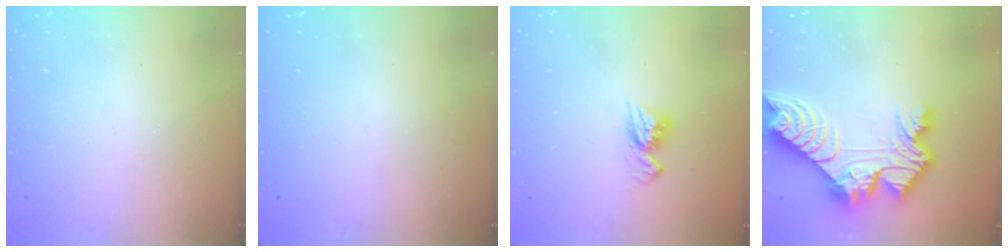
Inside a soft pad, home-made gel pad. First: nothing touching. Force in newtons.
{"total": 0.0}
{"total": 7.5, "press": 7.4, "slide": 0.8}
{"total": 14.9, "press": 14.8, "slide": 1.5}